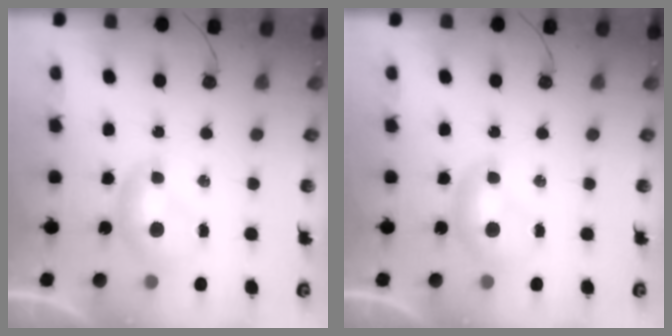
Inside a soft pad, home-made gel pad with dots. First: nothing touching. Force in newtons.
{"total": 0.0}